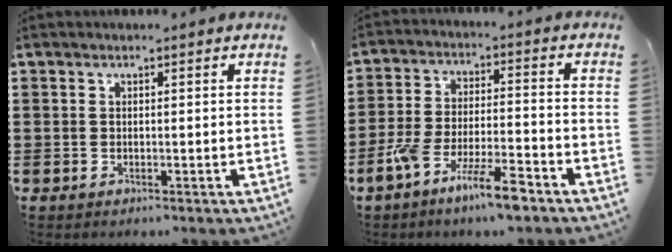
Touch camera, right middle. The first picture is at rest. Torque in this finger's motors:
{"motor_torque": [1.26, -0.88, 0.65, 0.21]}